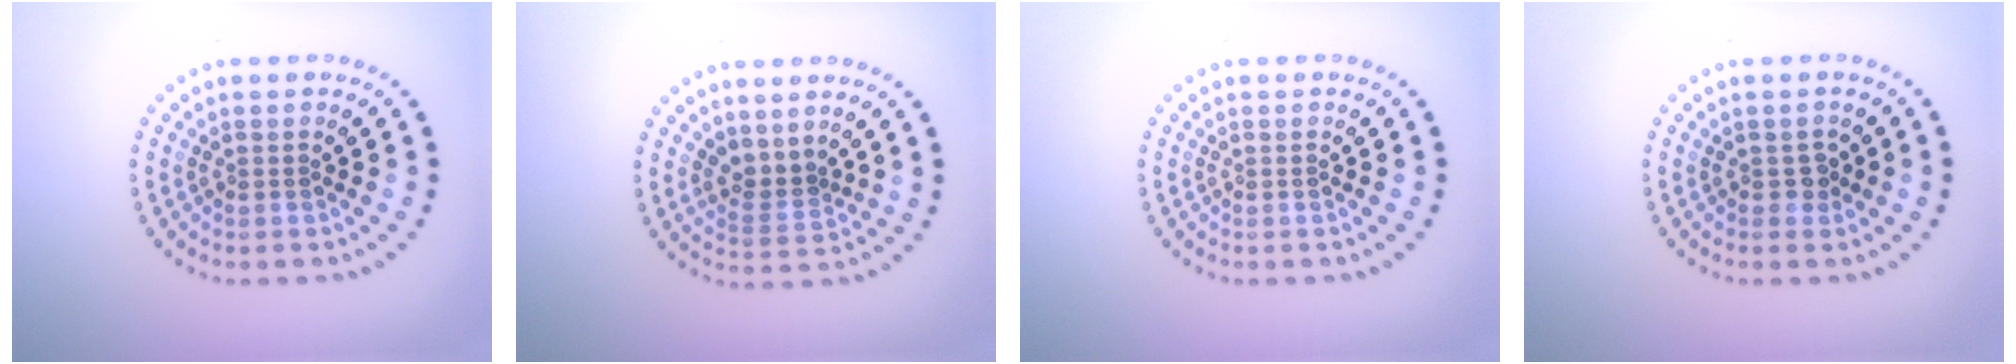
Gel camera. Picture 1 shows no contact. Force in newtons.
{"total": 1.9, "press": 1.2, "slide": 1.5}
{"total": 0.0}
{"total": 1.0, "press": 0.9, "slide": 0.4}